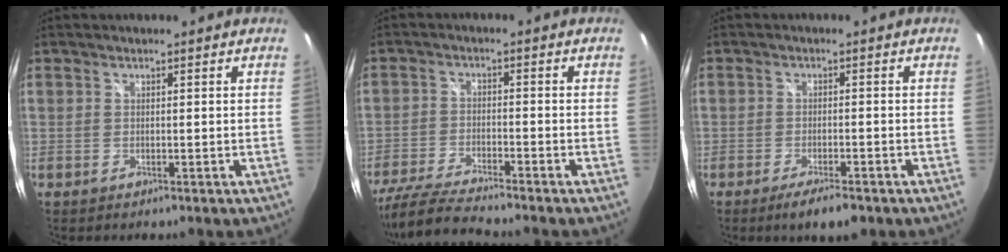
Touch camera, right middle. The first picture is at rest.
{"total": 10.5, "force": [-9.4, 0.5, 4.7], "torque": [-0.119, -0.021, -0.174]}
{"total": 5.2, "force": [-3.7, 1.2, 3.4], "torque": [-0.071, -0.006, -0.060]}